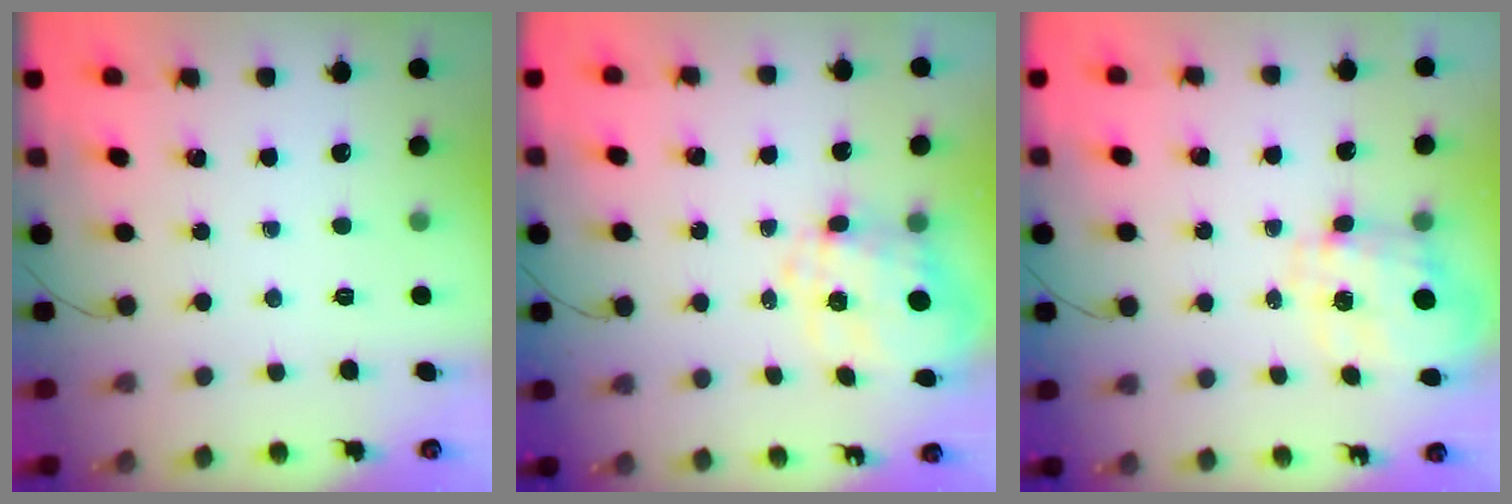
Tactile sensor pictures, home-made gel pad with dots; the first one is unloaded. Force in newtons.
{"total": 9.6, "press": 9.5, "slide": 1.7}
{"total": 3.5, "press": 3.4, "slide": 1.1}